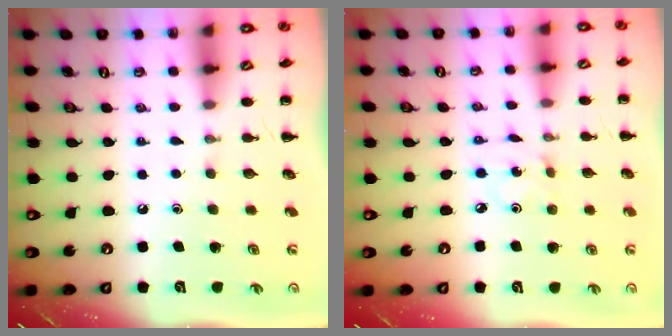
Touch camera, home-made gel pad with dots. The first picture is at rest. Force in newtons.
{"total": 1.0, "press": 1.0, "slide": 0.3}